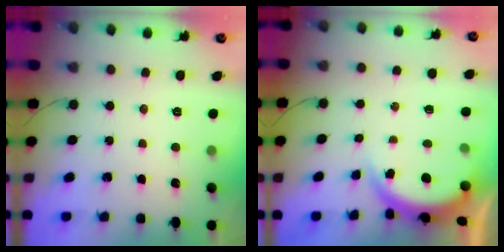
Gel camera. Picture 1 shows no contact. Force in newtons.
{"total": 4.8, "press": 4.6, "slide": 1.4}